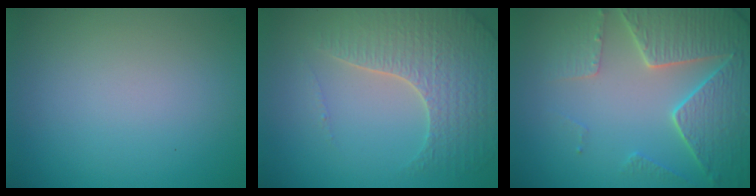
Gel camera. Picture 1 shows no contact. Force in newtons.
{"total": 4.9, "press": 4.5, "slide": 2.1}
{"total": 6.4, "press": 5.2, "slide": 3.8}